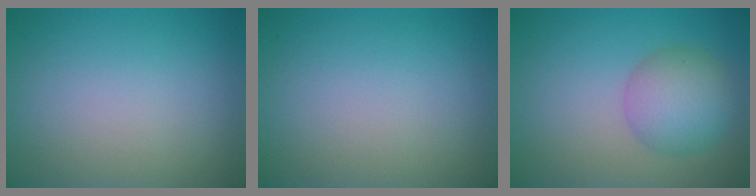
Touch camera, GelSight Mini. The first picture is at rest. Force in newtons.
{"total": 0.0}
{"total": 4.6, "press": 4.6, "slide": 0.1}